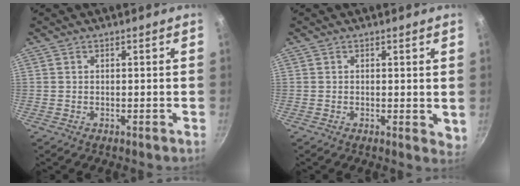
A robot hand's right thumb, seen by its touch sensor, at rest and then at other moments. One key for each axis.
{"total": 2.9, "fx": 0.5, "fy": 1.5, "fz": 2.4, "tx": -0.025, "ty": -0.006, "tz": 0.006}